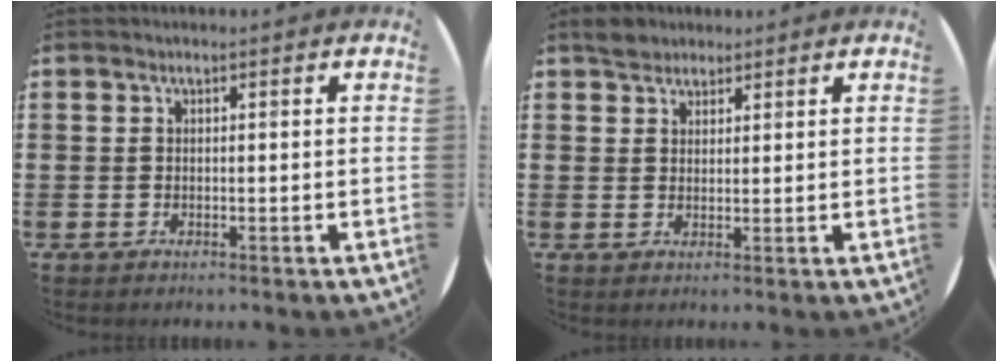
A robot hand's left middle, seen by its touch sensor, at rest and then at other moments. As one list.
[{"total": 2.5, "force": [2.2, 1.1, 0.1], "torque": [0.001, 0.003, 0.042]}]